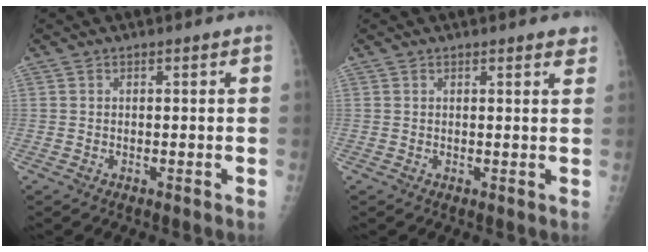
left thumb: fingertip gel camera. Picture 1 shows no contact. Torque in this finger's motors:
{"motor_torque": [0.40, -0.04, 0.15, 0.04, 0.04]}